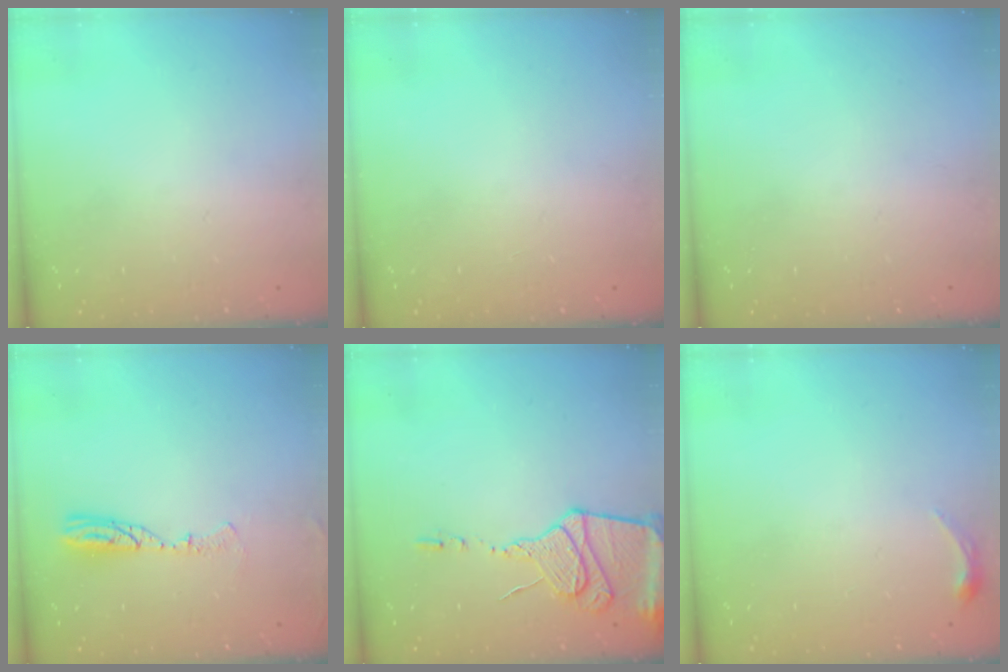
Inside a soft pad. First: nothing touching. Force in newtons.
{"total": 0.0}
{"total": 0.0}
{"total": 7.4, "press": 7.2, "slide": 1.5}
{"total": 13.7, "press": 13.7, "slide": 1.2}
{"total": 3.9, "press": 3.8, "slide": 0.7}